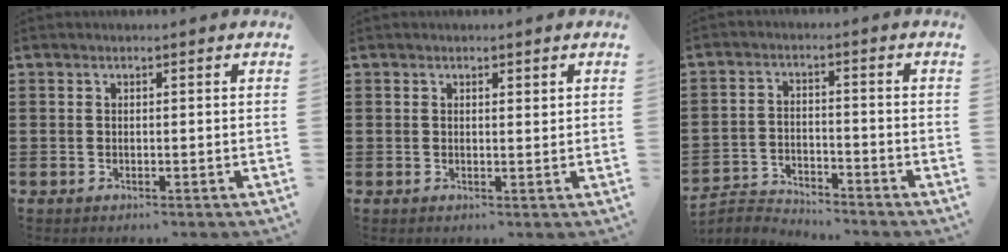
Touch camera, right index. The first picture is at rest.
{"total": 0.7, "force": [0.5, 0.3, 0.3], "torque": [-0.006, 0.004, 0.009]}
{"total": 3.1, "force": [-3.0, 0.6, 0.1], "torque": [-0.017, 0.004, -0.068]}